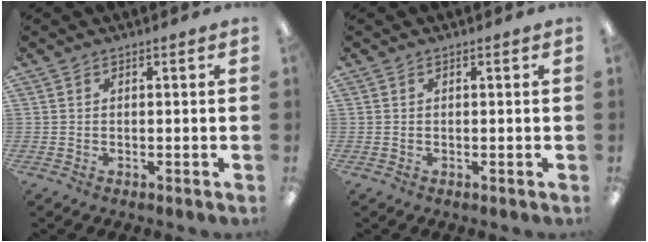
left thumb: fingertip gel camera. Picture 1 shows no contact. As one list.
[{"total": 0.0}]